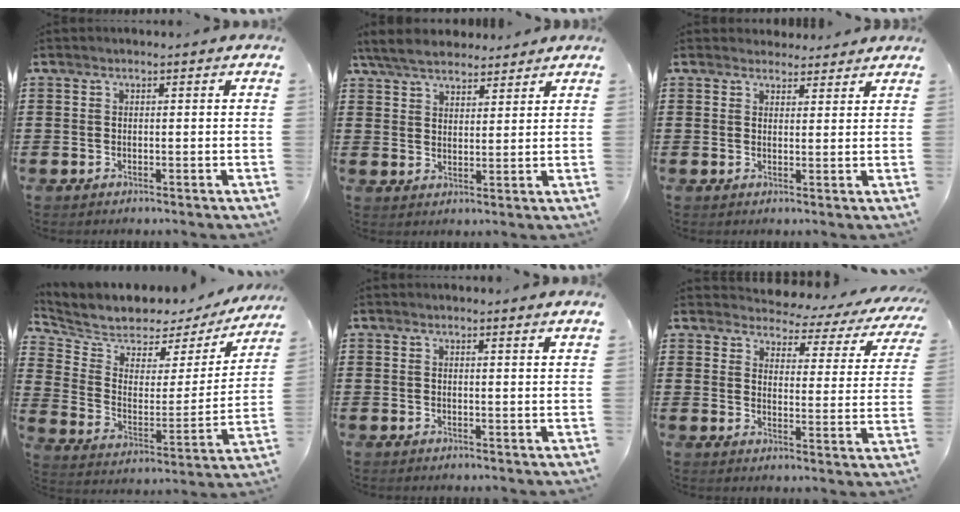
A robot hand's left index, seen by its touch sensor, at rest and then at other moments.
{"total": 5.5, "force": [5.0, 1.8, 1.5], "torque": [-0.048, -0.003, 0.093]}
{"total": 2.7, "force": [2.6, 0.9, 0.1], "torque": [0.000, -0.005, 0.048]}
{"total": 4.8, "force": [4.5, 1.8, 0.0], "torque": [-0.039, -0.041, 0.071]}
{"total": 1.1, "force": [0.9, -0.2, 0.6], "torque": [-0.013, -0.002, 0.018]}
{"total": 3.0, "force": [2.7, 1.0, 0.7], "torque": [-0.027, -0.025, 0.037]}